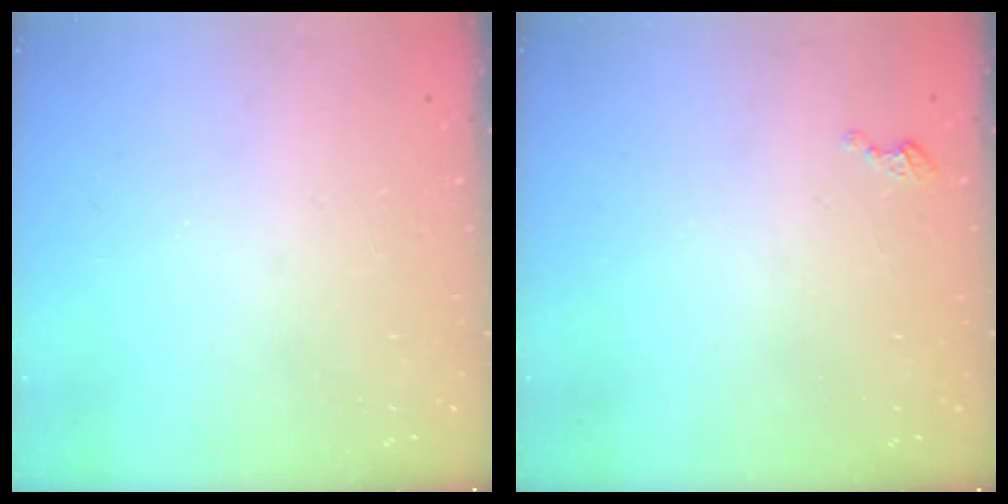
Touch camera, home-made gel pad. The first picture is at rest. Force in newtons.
{"total": 2.3, "press": 2.3, "slide": 0.3}